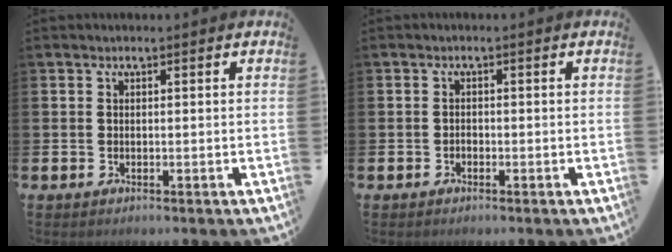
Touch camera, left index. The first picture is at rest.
{"total": 0.8, "force": [-0.5, 0.5, 0.2], "torque": [-0.007, 0.003, -0.011]}